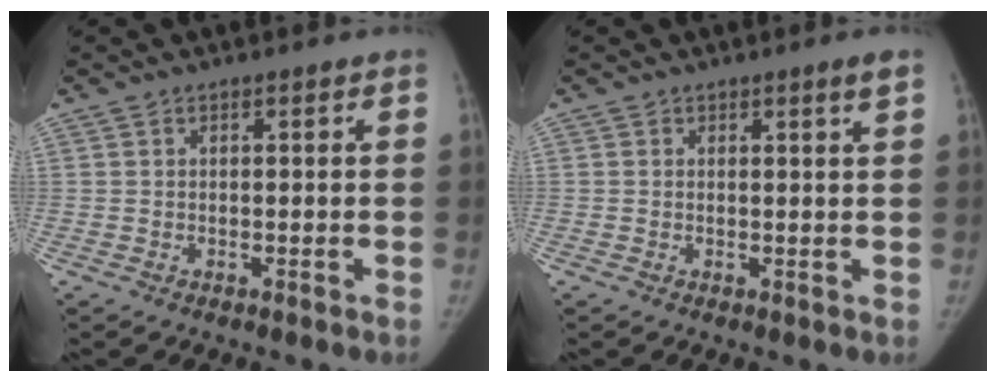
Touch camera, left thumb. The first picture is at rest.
{"total": 1.4, "force": [0.9, -0.1, 1.0], "torque": [-0.011, -0.008, 0.011]}